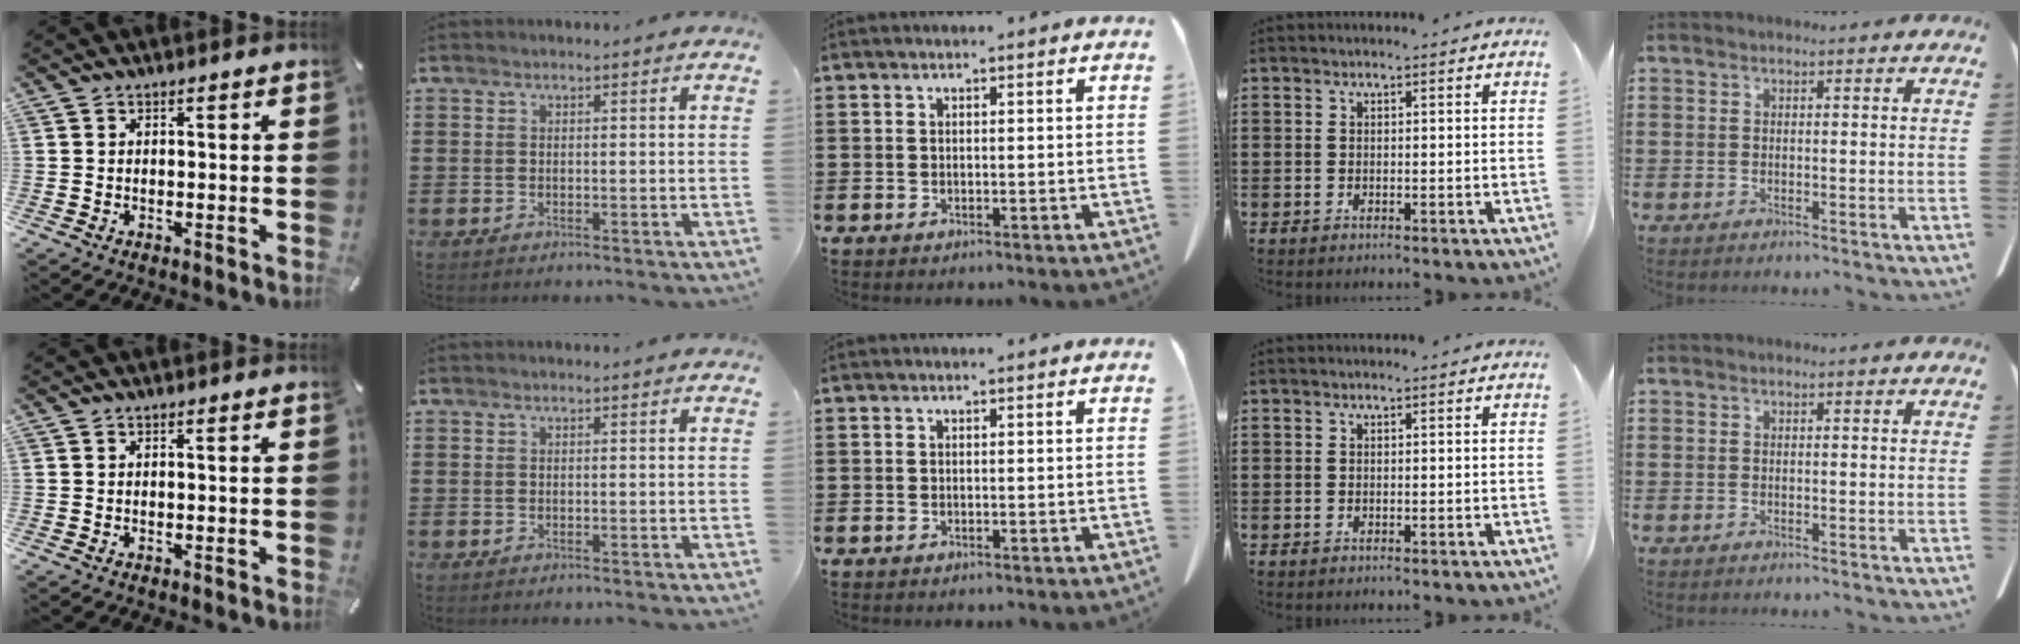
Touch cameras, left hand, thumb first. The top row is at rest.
{}